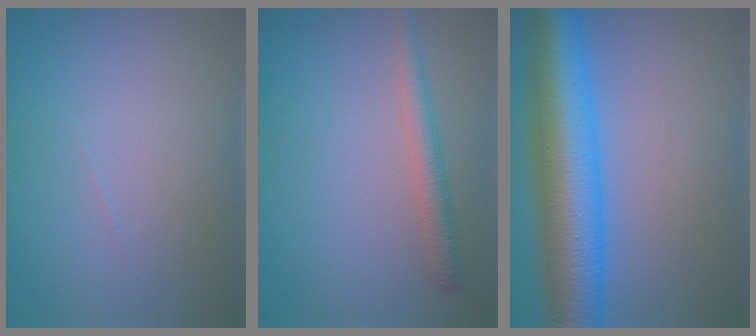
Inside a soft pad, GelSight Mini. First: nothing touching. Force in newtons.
{"total": 2.1, "press": 2.1, "slide": 0.1}
{"total": 10.6, "press": 10.6, "slide": 0.3}